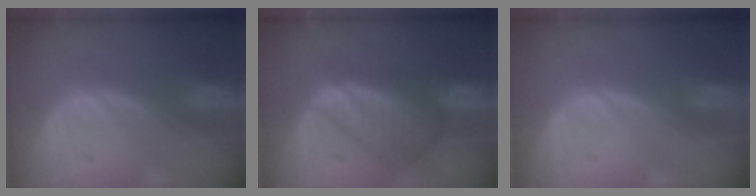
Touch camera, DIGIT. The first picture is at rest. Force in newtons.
{"total": 8.9, "press": 7.7, "slide": 4.6}
{"total": 0.0}